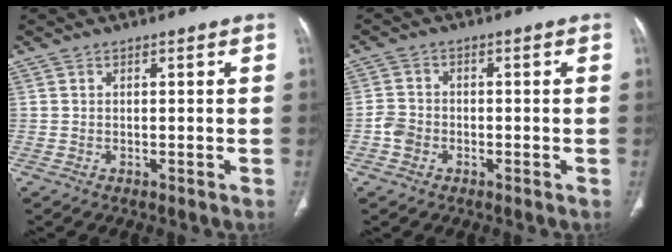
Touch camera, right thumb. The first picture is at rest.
{"total": 3.2, "force": [-1.3, 2.6, 1.3], "torque": [-0.019, 0.012, -0.029]}